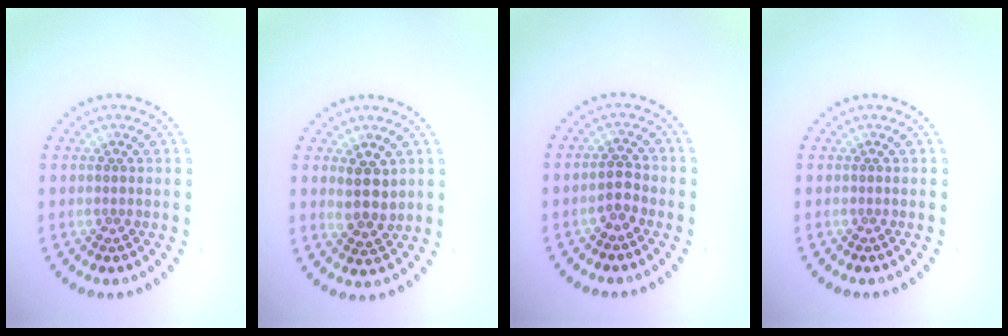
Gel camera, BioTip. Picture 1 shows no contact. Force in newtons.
{"total": 2.7, "press": 2.4, "slide": 1.1}
{"total": 1.7, "press": 1.6, "slide": 0.5}
{"total": 0.0}